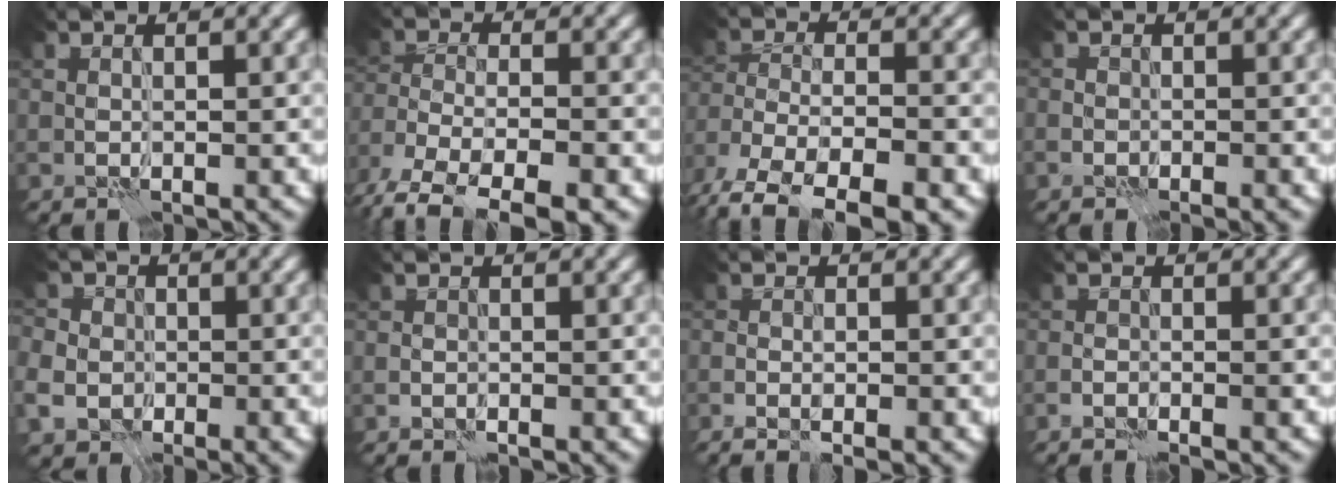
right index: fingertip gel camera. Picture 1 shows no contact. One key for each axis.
{"total": 7.2, "fx": -4.9, "fy": 2.9, "fz": 4.4, "tx": -0.081, "ty": -0.009, "tz": -0.090}
{"total": 8.4, "fx": -5.7, "fy": 3.6, "fz": 5.1, "tx": -0.094, "ty": -0.005, "tz": -0.101}
{"total": 1.1, "fx": -1.0, "fy": 0.2, "fz": 0.0, "tx": 0.002, "ty": 0.001, "tz": -0.016}
{"total": 5.2, "fx": -1.9, "fy": 4.4, "fz": 2.0, "tx": -0.037, "ty": -0.005, "tz": -0.036}
{"total": 0.6, "fx": -0.6, "fy": 0.0, "fz": -0.1, "tx": 0.002, "ty": 0.003, "tz": -0.010}
{"total": 2.1, "fx": -1.1, "fy": 0.5, "fz": 1.7, "tx": -0.022, "ty": 0.006, "tz": -0.014}
{"total": 1.7, "fx": -1.5, "fy": 0.2, "fz": 0.7, "tx": -0.007, "ty": 0.009, "tz": -0.028}